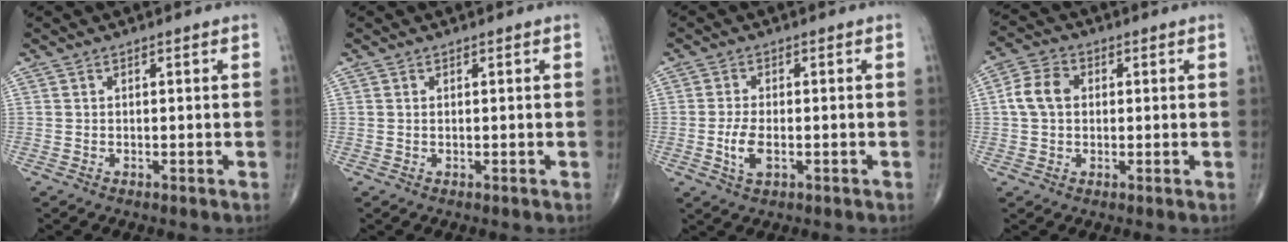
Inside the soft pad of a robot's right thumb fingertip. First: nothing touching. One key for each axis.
{"total": 0.0}
{"total": 4.6, "fx": -1.1, "fy": 2.2, "fz": 3.8, "tx": -0.080, "ty": -0.001, "tz": -0.020}
{"total": 6.5, "fx": 0.7, "fy": 4.9, "fz": 4.3, "tx": -0.079, "ty": 0.015, "tz": 0.006}